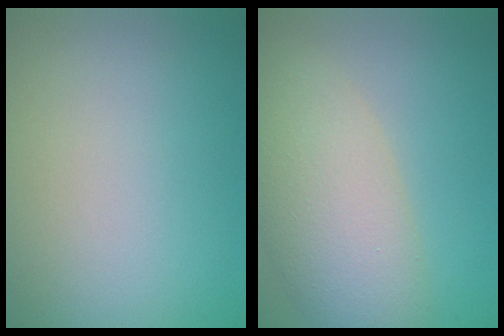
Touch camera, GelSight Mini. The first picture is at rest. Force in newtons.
{"total": 7.1, "press": 7.1, "slide": 0.5}